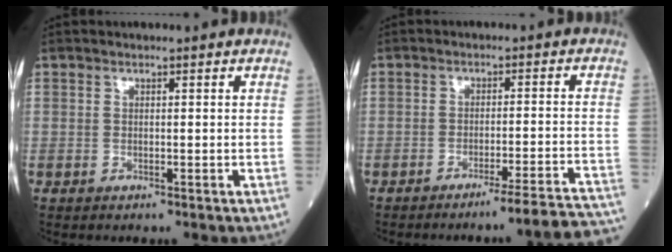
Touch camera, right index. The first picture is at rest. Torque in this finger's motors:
{"motor_torque": [-0.26, -0.11, 0.06, 0.04]}